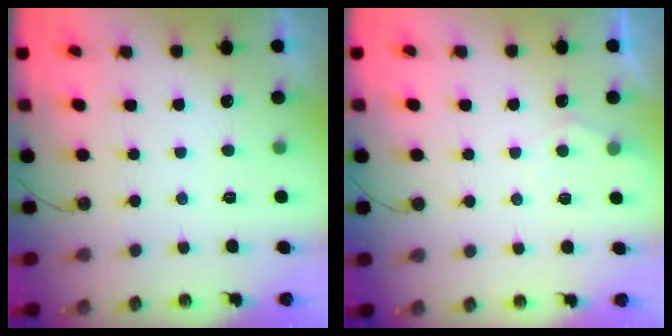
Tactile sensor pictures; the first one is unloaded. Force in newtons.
{"total": 4.4, "press": 4.4, "slide": 0.4}